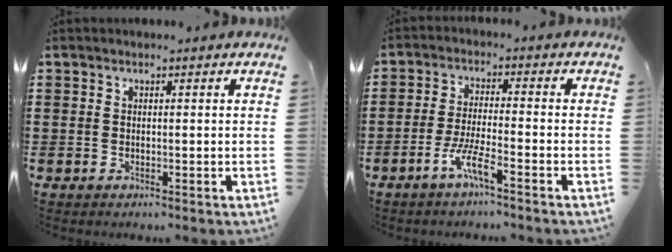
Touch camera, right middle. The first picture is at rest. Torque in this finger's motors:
{"motor_torque": [1.40, 0.11, 0.27, 0.15]}